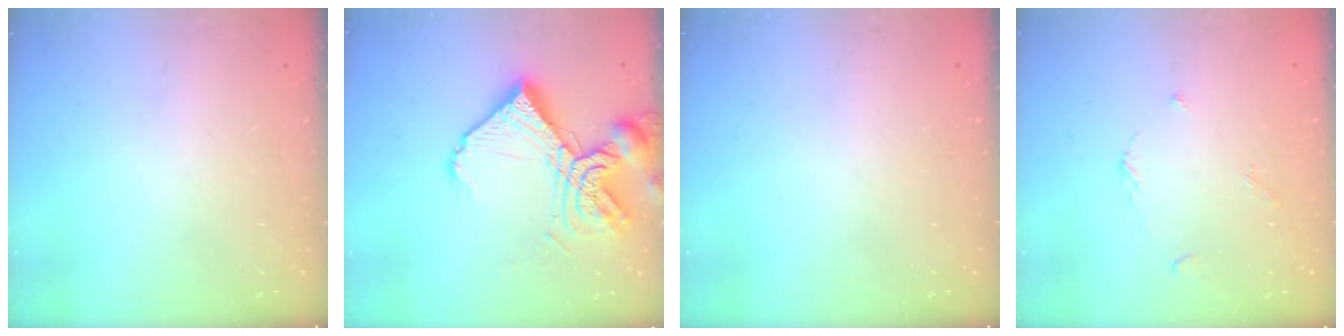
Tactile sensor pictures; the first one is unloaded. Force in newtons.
{"total": 17.8, "press": 17.7, "slide": 1.9}
{"total": 0.0}
{"total": 3.7, "press": 3.6, "slide": 0.4}